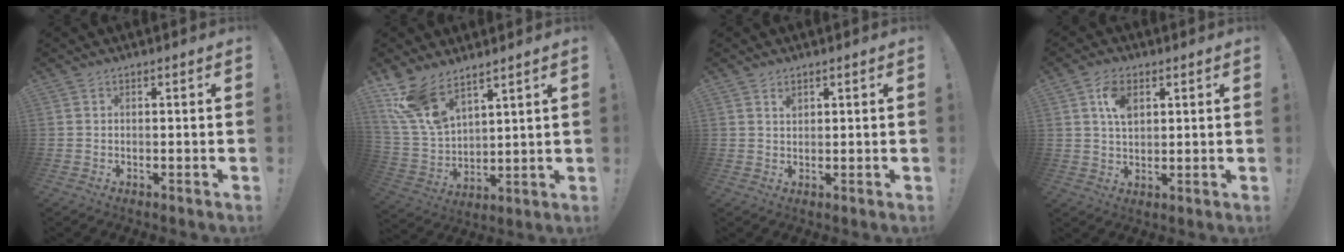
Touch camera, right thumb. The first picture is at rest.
{"total": 12.2, "force": [9.7, 4.8, 5.6], "torque": [-0.134, -0.059, 0.189]}
{"total": 1.5, "force": [1.1, 0.9, 0.6], "torque": [0.000, -0.006, 0.019]}
{"total": 7.0, "force": [2.8, 4.5, 4.6], "torque": [-0.071, -0.005, 0.050]}